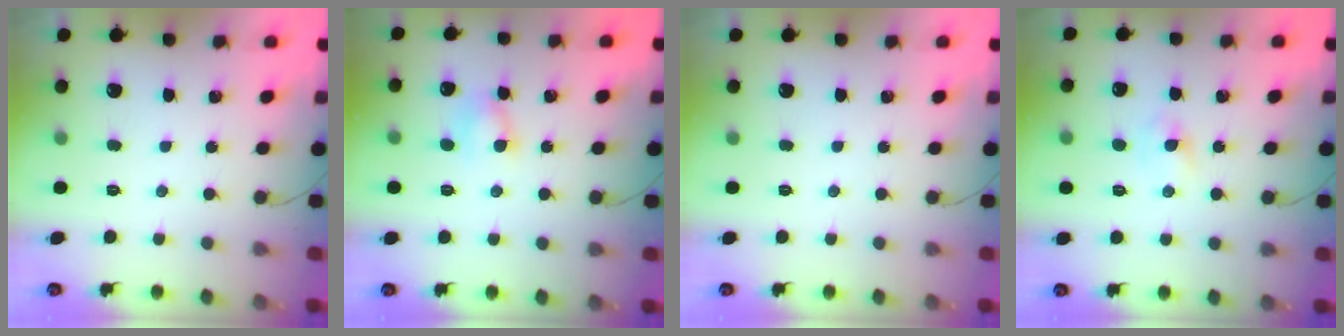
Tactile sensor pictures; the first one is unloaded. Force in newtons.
{"total": 4.6, "press": 4.5, "slide": 0.8}
{"total": 0.0}
{"total": 2.2, "press": 2.0, "slide": 0.9}